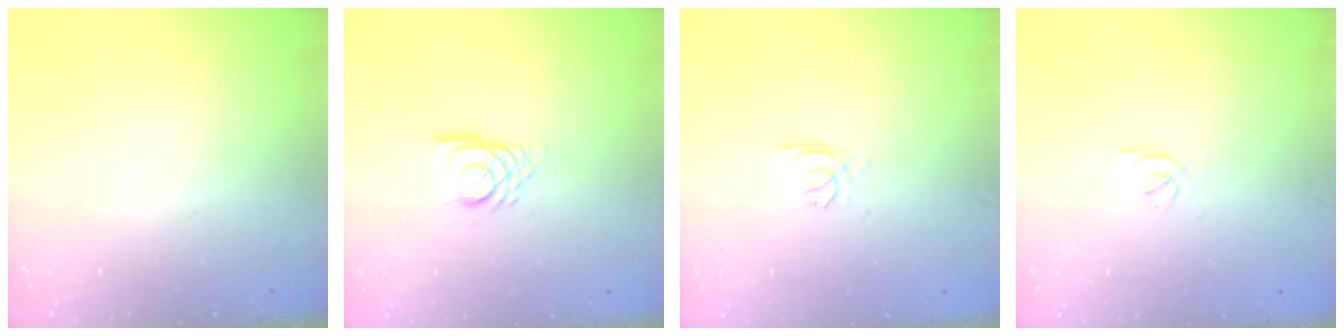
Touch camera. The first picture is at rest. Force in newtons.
{"total": 7.5, "press": 7.5, "slide": 0.7}
{"total": 0.9, "press": 0.8, "slide": 0.4}
{"total": 2.1, "press": 2.1, "slide": 0.4}